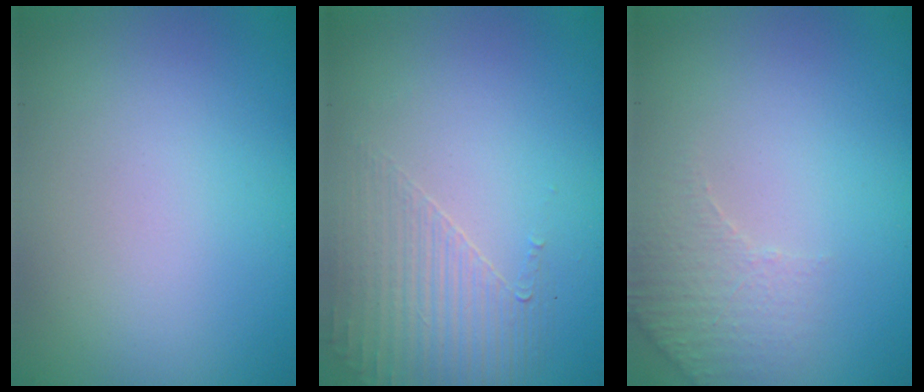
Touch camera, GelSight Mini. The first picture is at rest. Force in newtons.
{"total": 1.8, "press": 1.2, "slide": 1.3}
{"total": 2.3, "press": 2.3, "slide": 0.6}